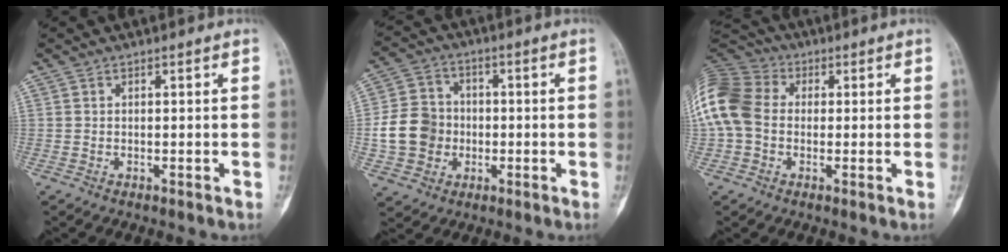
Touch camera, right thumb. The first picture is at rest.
{"total": 10.5, "force": [-1.6, 9.4, 4.5], "torque": [-0.064, 0.018, -0.032]}
{"total": 15.7, "force": [0.7, 12.3, 9.7], "torque": [-0.228, 0.038, 0.006]}